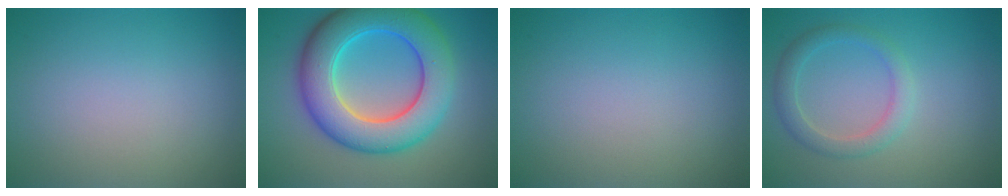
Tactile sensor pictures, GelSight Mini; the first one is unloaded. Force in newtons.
{"total": 9.9, "press": 9.9, "slide": 0.1}
{"total": 0.0}
{"total": 2.5, "press": 2.5, "slide": 0.1}